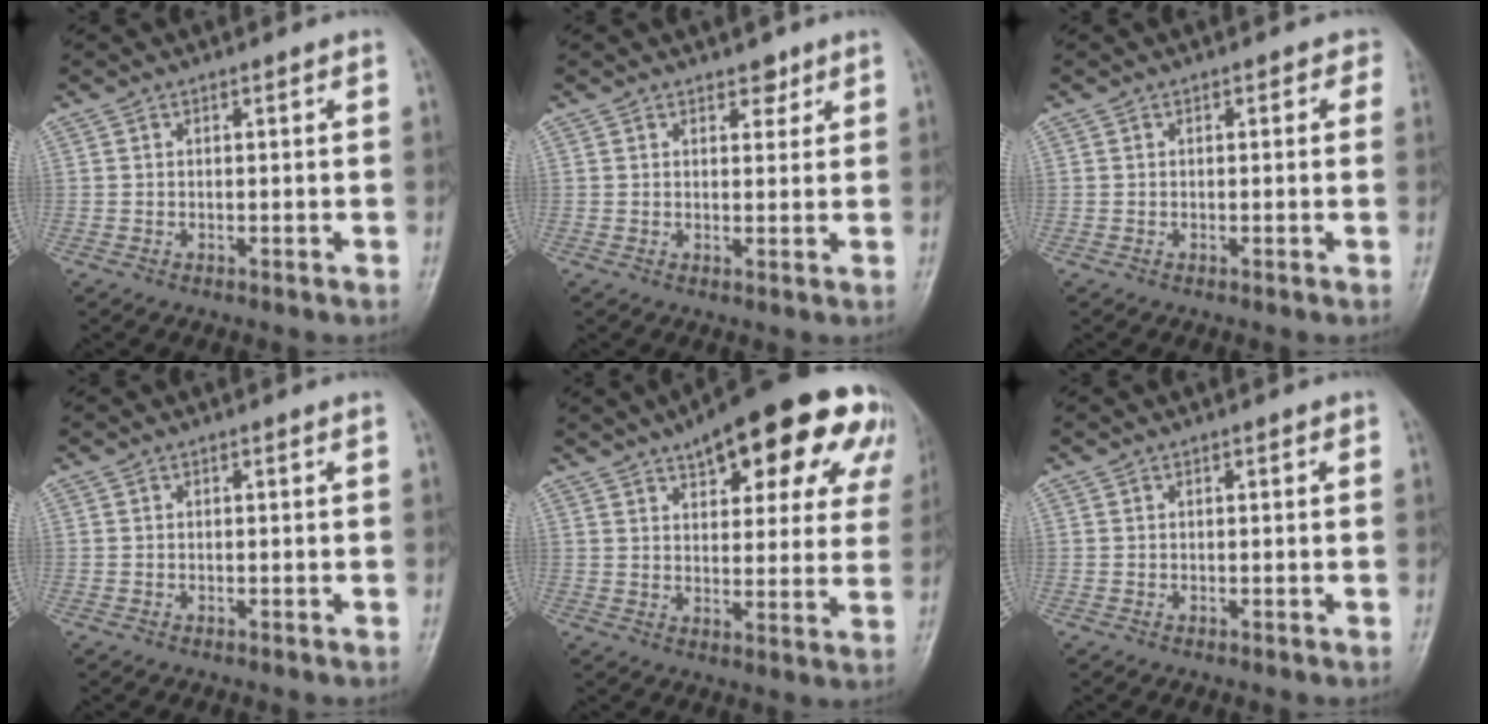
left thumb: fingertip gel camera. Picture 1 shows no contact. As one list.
[{"total": 2.6, "force": [1.8, 1.5, 1.0], "torque": [0.004, -0.010, 0.024]}, {"total": 1.7, "force": [0.6, 1.2, 1.1], "torque": [0.009, 0.004, -0.001]}, {"total": 0.0}, {"total": 23.2, "force": [12.2, 9.2, 17.5], "torque": [-0.200, -0.005, 0.156]}, {"total": 0.7, "force": [0.3, 0.3, 0.6], "torque": [-0.007, 0.001, 0.003]}]